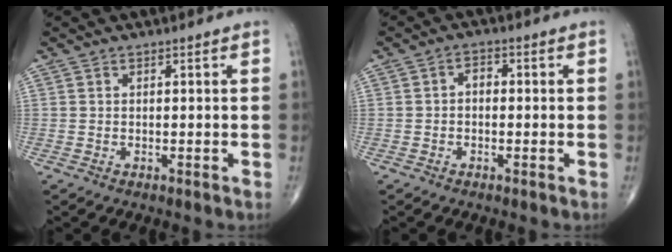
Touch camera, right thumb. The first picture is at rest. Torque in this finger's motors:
{"motor_torque": [-0.15, -0.09, 0.33, 0.03, 0.06]}